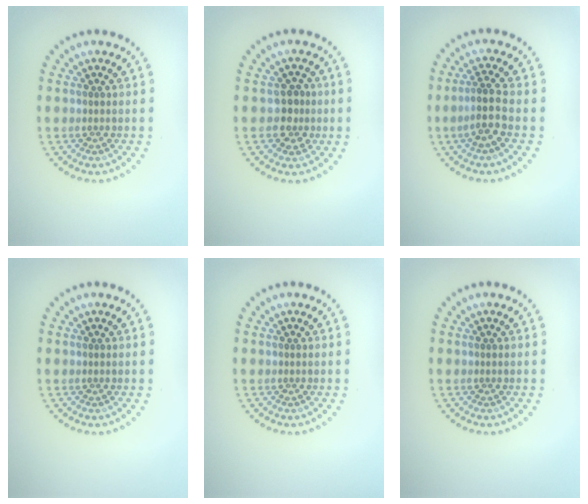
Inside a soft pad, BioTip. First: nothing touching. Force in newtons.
{"total": 2.4, "press": 2.3, "slide": 0.9}
{"total": 2.6, "press": 2.2, "slide": 1.5}
{"total": 0.0}
{"total": 0.0}
{"total": 0.0}